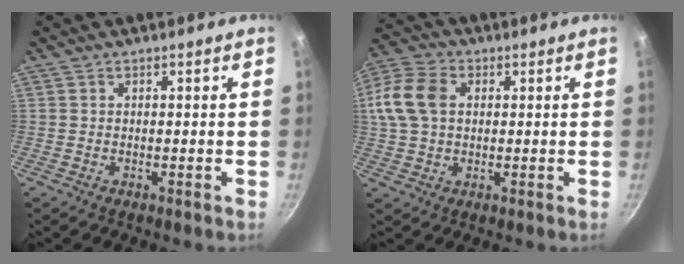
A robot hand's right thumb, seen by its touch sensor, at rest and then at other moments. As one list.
[{"total": 14.1, "force": [2.5, 10.2, 9.5], "torque": [-0.205, 0.027, 0.037]}]